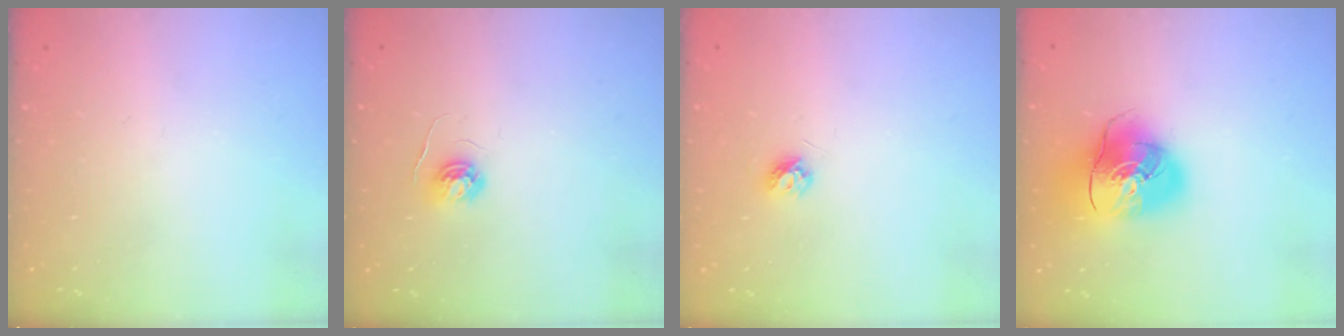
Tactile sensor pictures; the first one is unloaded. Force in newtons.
{"total": 4.0, "press": 4.0, "slide": 0.5}
{"total": 3.9, "press": 3.8, "slide": 0.7}
{"total": 16.2, "press": 16.0, "slide": 2.6}